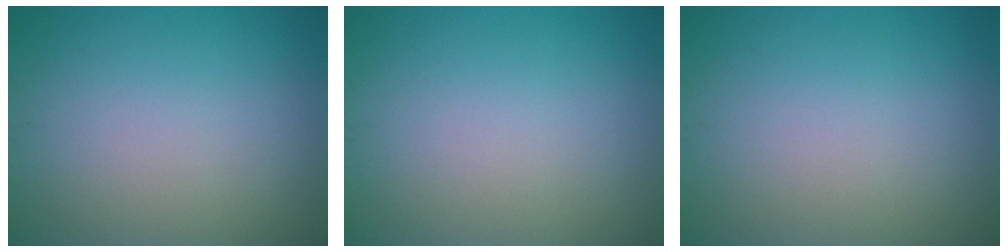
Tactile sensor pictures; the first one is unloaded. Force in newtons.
{"total": 0.0}
{"total": 0.0}